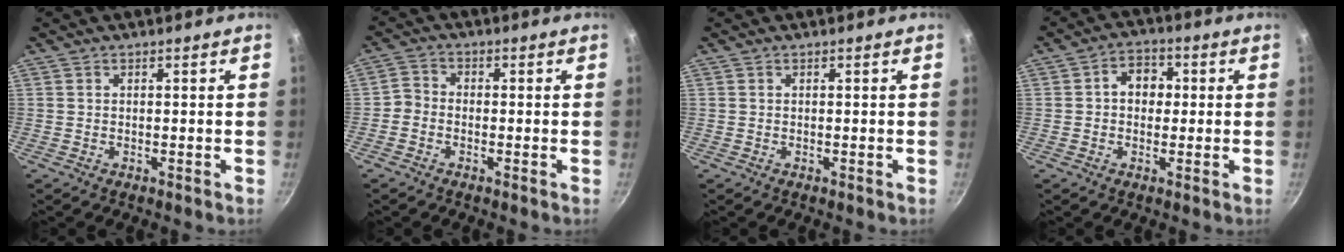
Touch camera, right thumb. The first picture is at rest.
{"total": 2.7, "force": [-1.3, 2.1, 0.9], "torque": [-0.017, 0.019, -0.035]}
{"total": 0.0}
{"total": 5.8, "force": [0.6, 4.6, 3.4], "torque": [-0.018, 0.010, 0.001]}